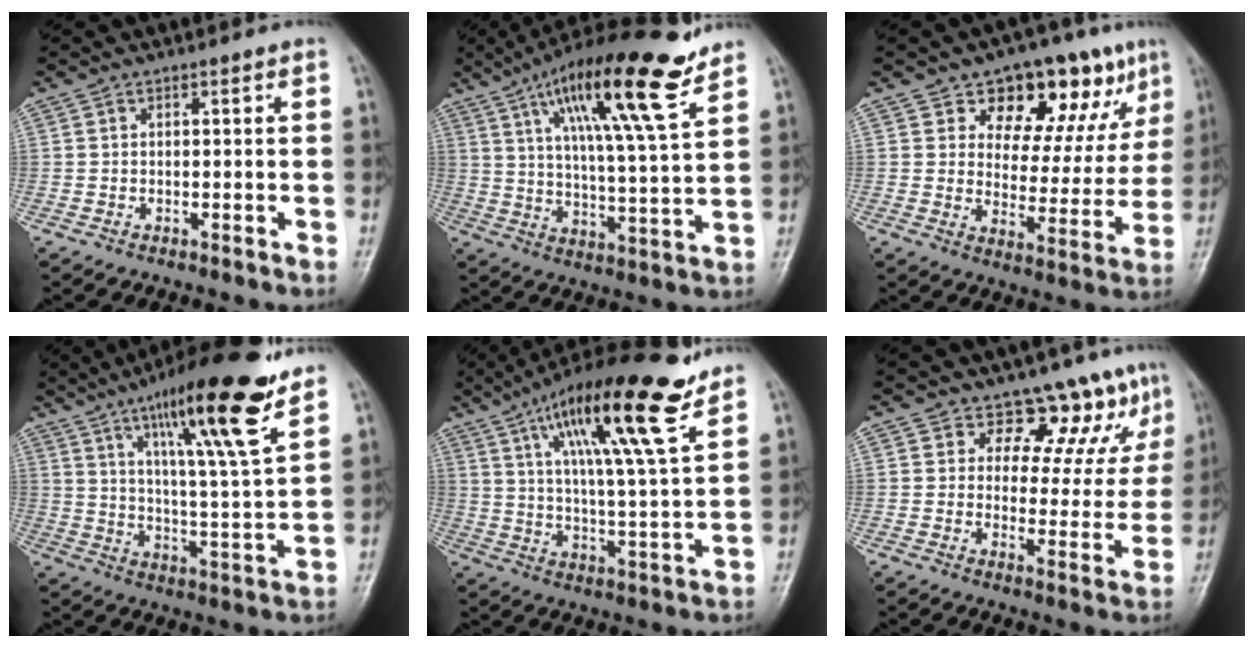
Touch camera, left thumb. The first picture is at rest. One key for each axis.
{"total": 19.5, "fx": 11.9, "fy": 3.1, "fz": 15.1, "tx": -0.233, "ty": -0.051, "tz": 0.194}
{"total": 16.2, "fx": 9.3, "fy": 9.1, "fz": 9.6, "tx": -0.060, "ty": -0.035, "tz": 0.134}
{"total": 19.8, "fx": 12.0, "fy": 2.2, "fz": 15.6, "tx": -0.231, "ty": -0.056, "tz": 0.190}
{"total": 20.1, "fx": 12.1, "fy": 3.0, "fz": 15.7, "tx": -0.244, "ty": -0.050, "tz": 0.199}
{"total": 10.3, "fx": 7.9, "fy": 5.6, "fz": 3.7, "tx": -0.004, "ty": -0.050, "tz": 0.090}